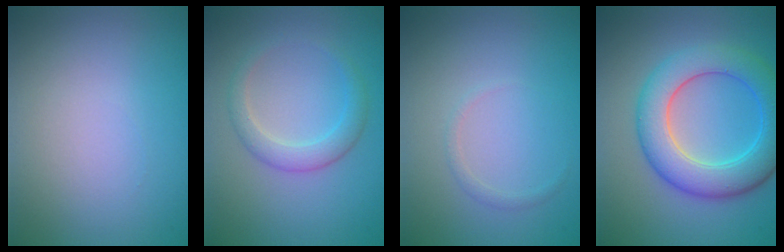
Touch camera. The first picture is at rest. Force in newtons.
{"total": 2.4, "press": 2.4, "slide": 0.1}
{"total": 0.7, "press": 0.7, "slide": 0.1}
{"total": 7.1, "press": 7.1, "slide": 0.1}